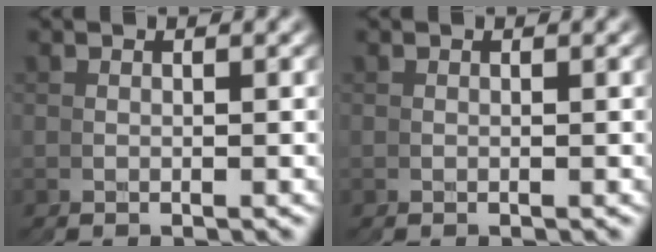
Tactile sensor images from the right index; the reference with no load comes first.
{"total": 0.0}